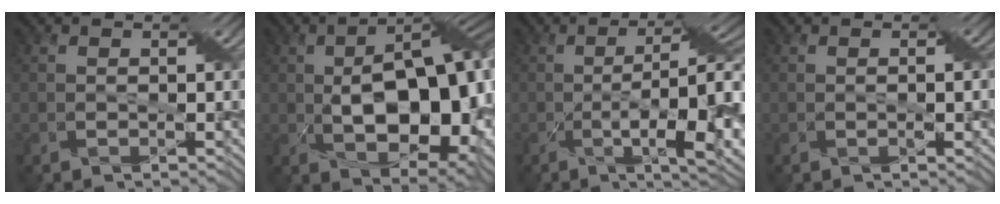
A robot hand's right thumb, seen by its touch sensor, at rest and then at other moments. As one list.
[{"total": 16.5, "force": [-0.7, 8.2, 14.3], "torque": [-0.206, 0.004, -0.008]}, {"total": 13.1, "force": [-2.5, 3.2, 12.4], "torque": [-0.187, 0.004, -0.031]}, {"total": 2.2, "force": [0.0, 0.3, 2.2], "torque": [-0.036, 0.002, 0.001]}]